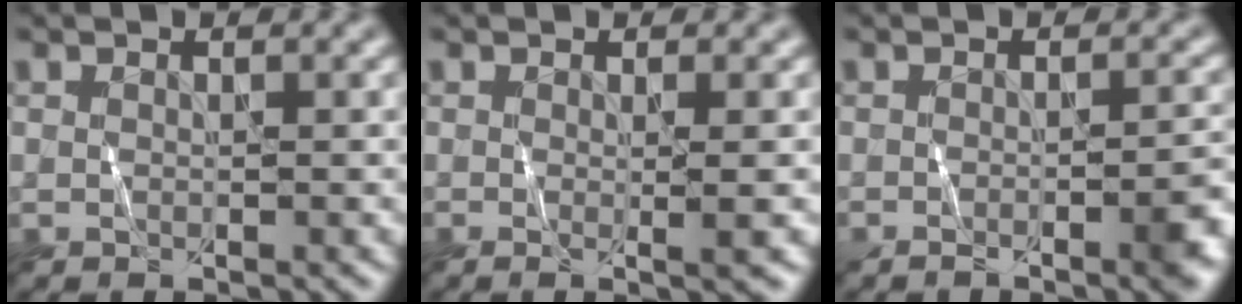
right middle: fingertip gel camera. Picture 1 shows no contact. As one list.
[{"total": 1.9, "force": [0.0, 0.4, 1.8], "torque": [-0.016, 0.000, -0.006]}, {"total": 3.1, "force": [-1.6, 0.7, 2.5], "torque": [-0.023, 0.001, -0.030]}]